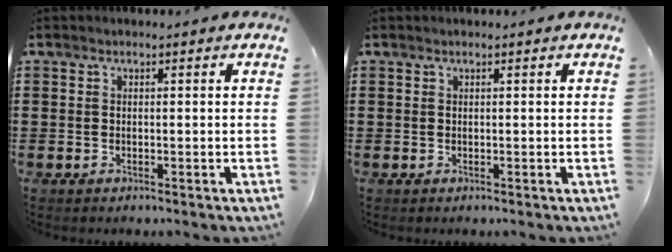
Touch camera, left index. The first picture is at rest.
{"total": 0.0}